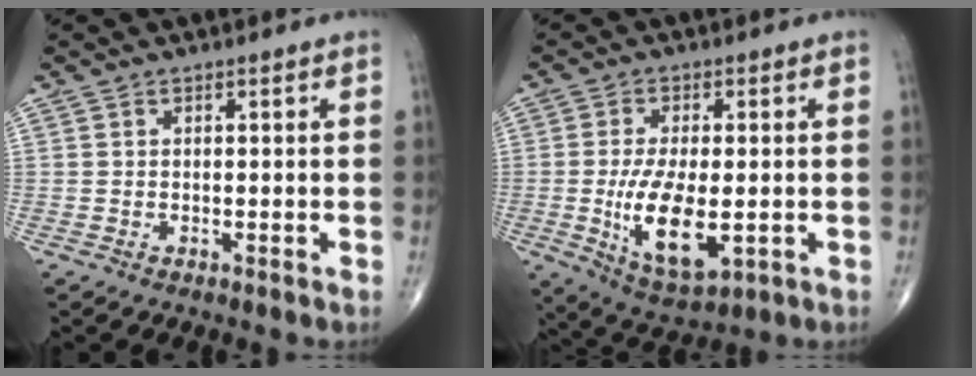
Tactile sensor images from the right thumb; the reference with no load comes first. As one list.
[{"total": 12.3, "force": [-2.1, 5.4, 10.9], "torque": [-0.192, -0.019, -0.024]}]